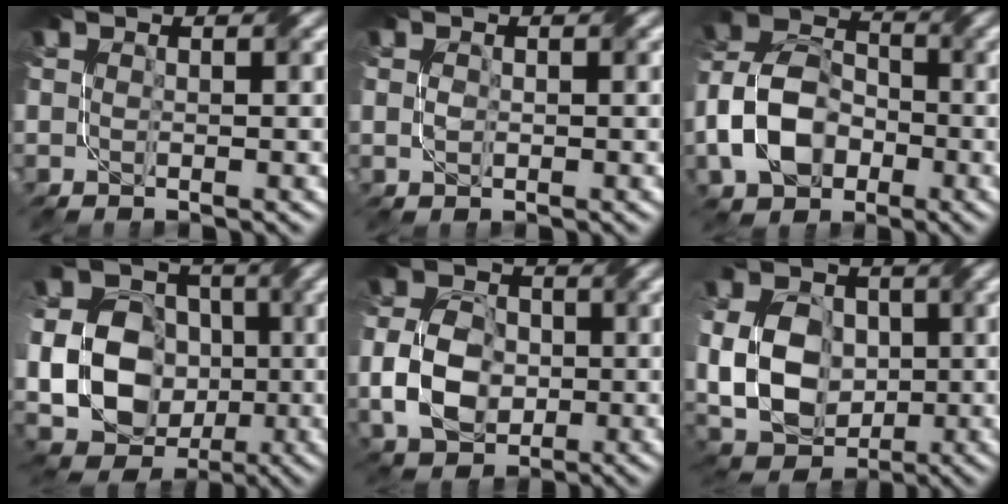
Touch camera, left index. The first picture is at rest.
{"total": 0.8, "force": [-0.5, 0.3, 0.4], "torque": [-0.009, -0.003, -0.010]}
{"total": 7.2, "force": [-3.2, 5.1, 4.0], "torque": [-0.074, 0.001, -0.073]}
{"total": 16.2, "force": [-1.8, 14.0, 8.1], "torque": [-0.182, 0.001, -0.055]}
{"total": 6.0, "force": [-1.7, 4.3, 3.9], "torque": [-0.080, -0.001, -0.044]}
{"total": 12.7, "force": [-0.5, 9.8, 8.1], "torque": [-0.170, 0.010, -0.029]}